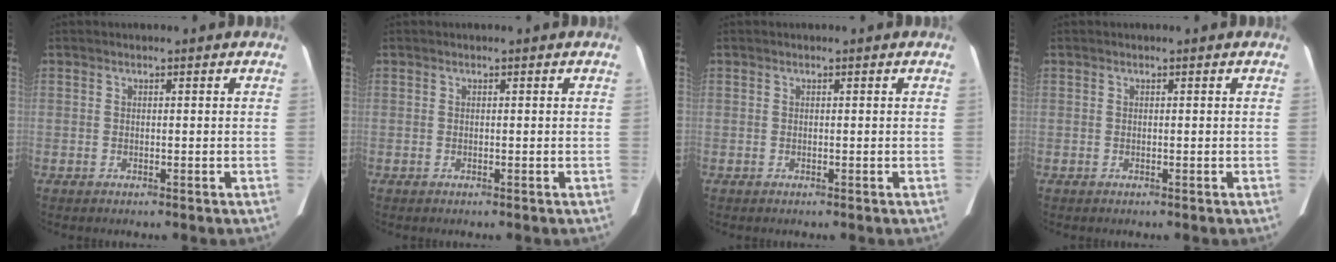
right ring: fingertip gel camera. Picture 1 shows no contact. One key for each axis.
{"total": 0.0}
{"total": 0.0}
{"total": 0.0}